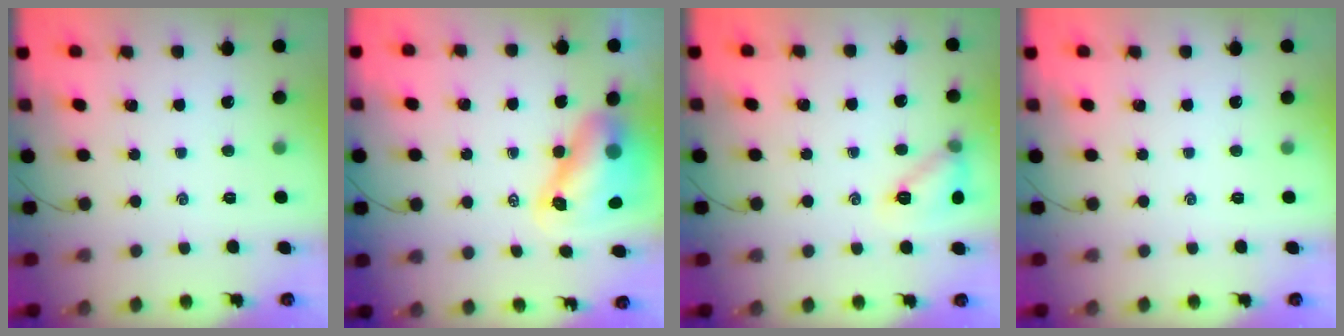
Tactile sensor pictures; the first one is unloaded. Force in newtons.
{"total": 9.1, "press": 8.7, "slide": 2.7}
{"total": 10.4, "press": 10.4, "slide": 0.6}
{"total": 0.0}